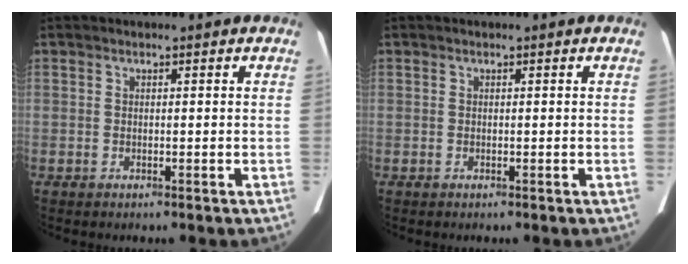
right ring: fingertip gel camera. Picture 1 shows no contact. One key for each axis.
{"total": 0.0}